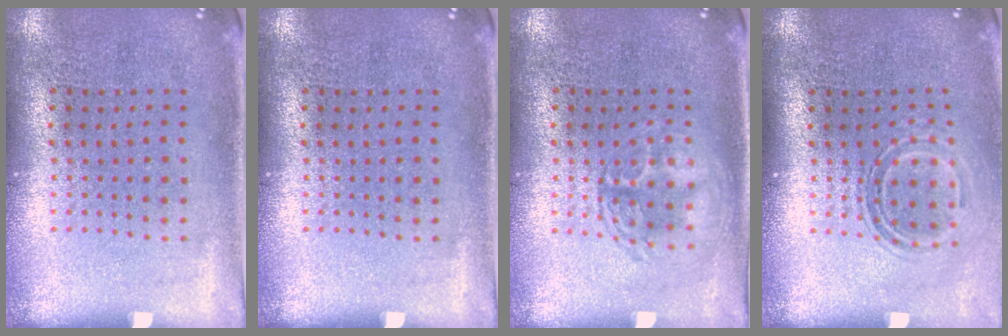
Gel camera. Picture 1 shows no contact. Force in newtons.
{"total": 0.0}
{"total": 1.1, "press": 1.1, "slide": 0.2}
{"total": 1.5, "press": 1.1, "slide": 1.1}